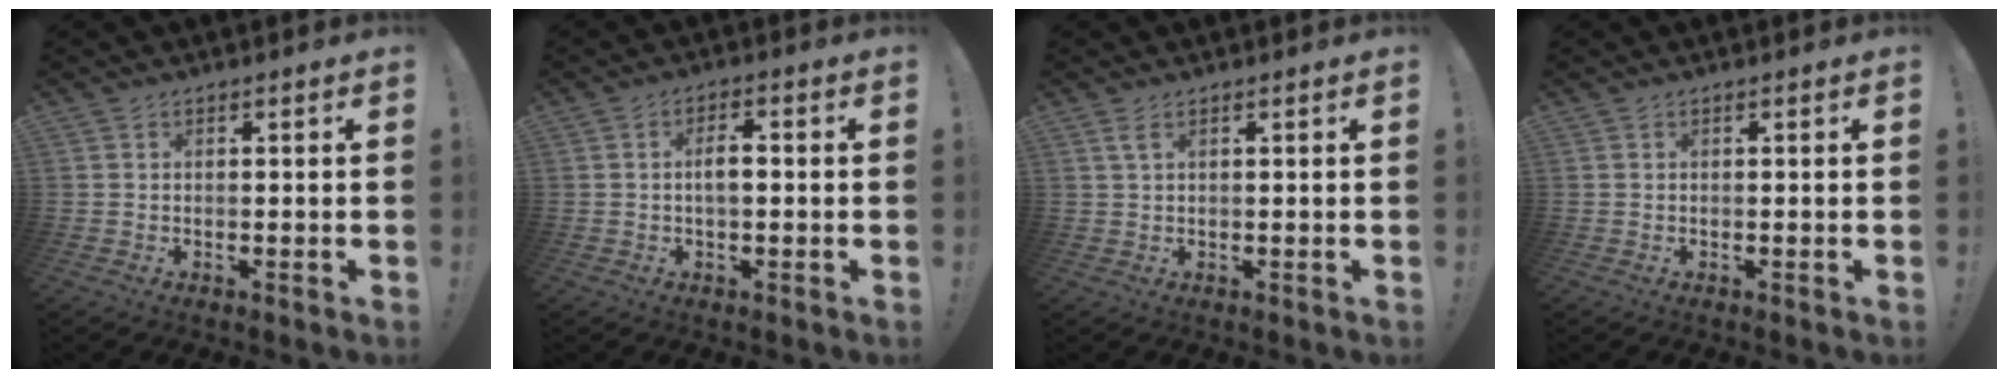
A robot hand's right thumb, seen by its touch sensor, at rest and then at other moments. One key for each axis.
{"total": 4.4, "fx": -0.3, "fy": 2.0, "fz": 3.9, "tx": -0.071, "ty": 0.006, "tz": -0.010}
{"total": 2.1, "fx": 0.9, "fy": 0.5, "fz": 1.9, "tx": -0.033, "ty": -0.001, "tz": 0.014}
{"total": 0.0}